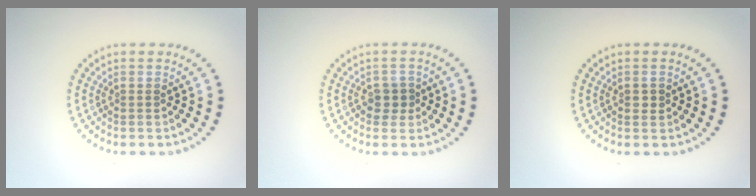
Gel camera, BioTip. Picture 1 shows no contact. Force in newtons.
{"total": 1.4, "press": 1.3, "slide": 0.6}
{"total": 1.0, "press": 1.0, "slide": 0.1}